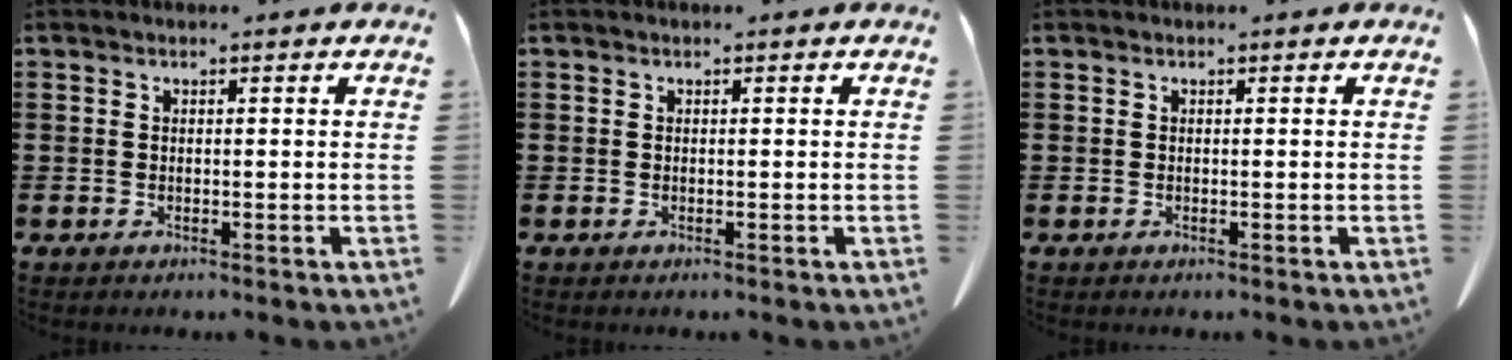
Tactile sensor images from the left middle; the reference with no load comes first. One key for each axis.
{"total": 0.0}
{"total": 0.0}